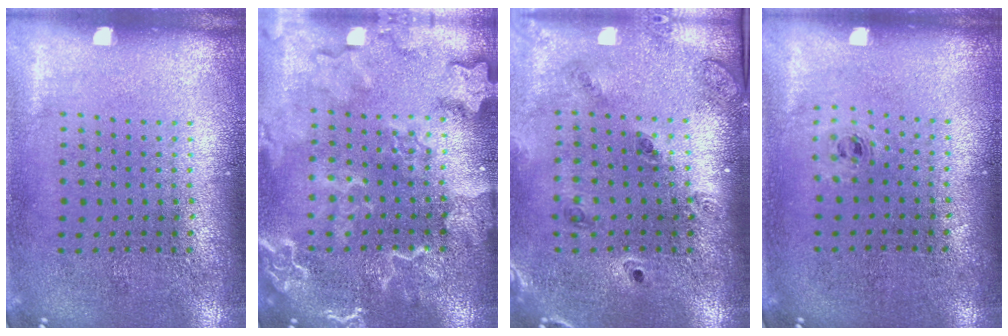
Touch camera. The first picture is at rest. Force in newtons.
{"total": 2.8, "press": 2.8, "slide": 0.4}
{"total": 1.4, "press": 1.3, "slide": 0.3}
{"total": 0.6, "press": 0.3, "slide": 0.5}